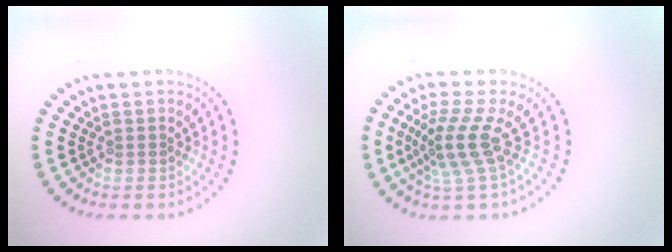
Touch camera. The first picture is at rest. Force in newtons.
{"total": 3.8, "press": 2.7, "slide": 2.7}